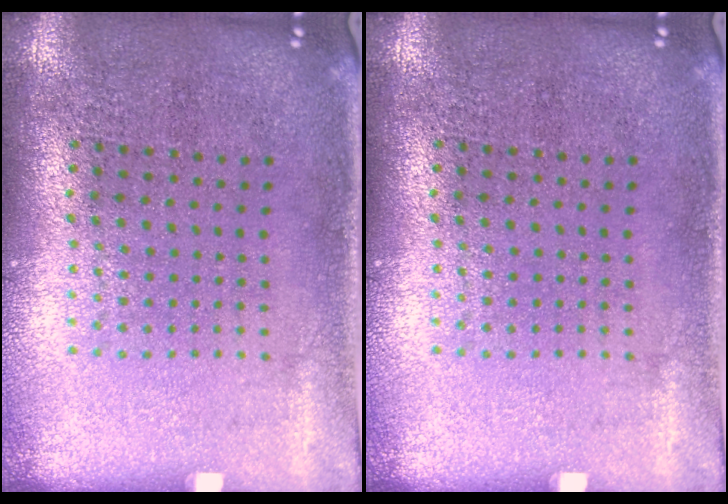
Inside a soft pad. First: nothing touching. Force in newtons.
{"total": 0.0}